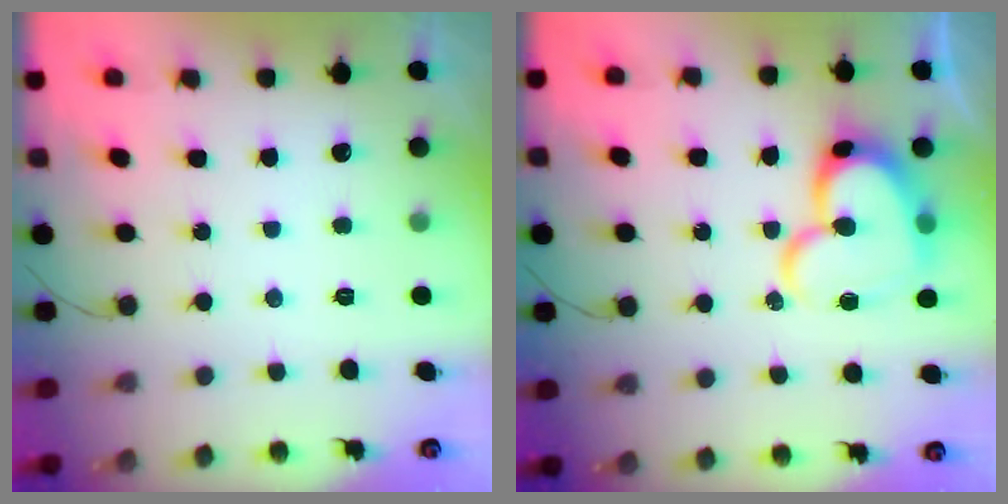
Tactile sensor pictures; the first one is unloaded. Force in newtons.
{"total": 18.4, "press": 18.3, "slide": 1.9}